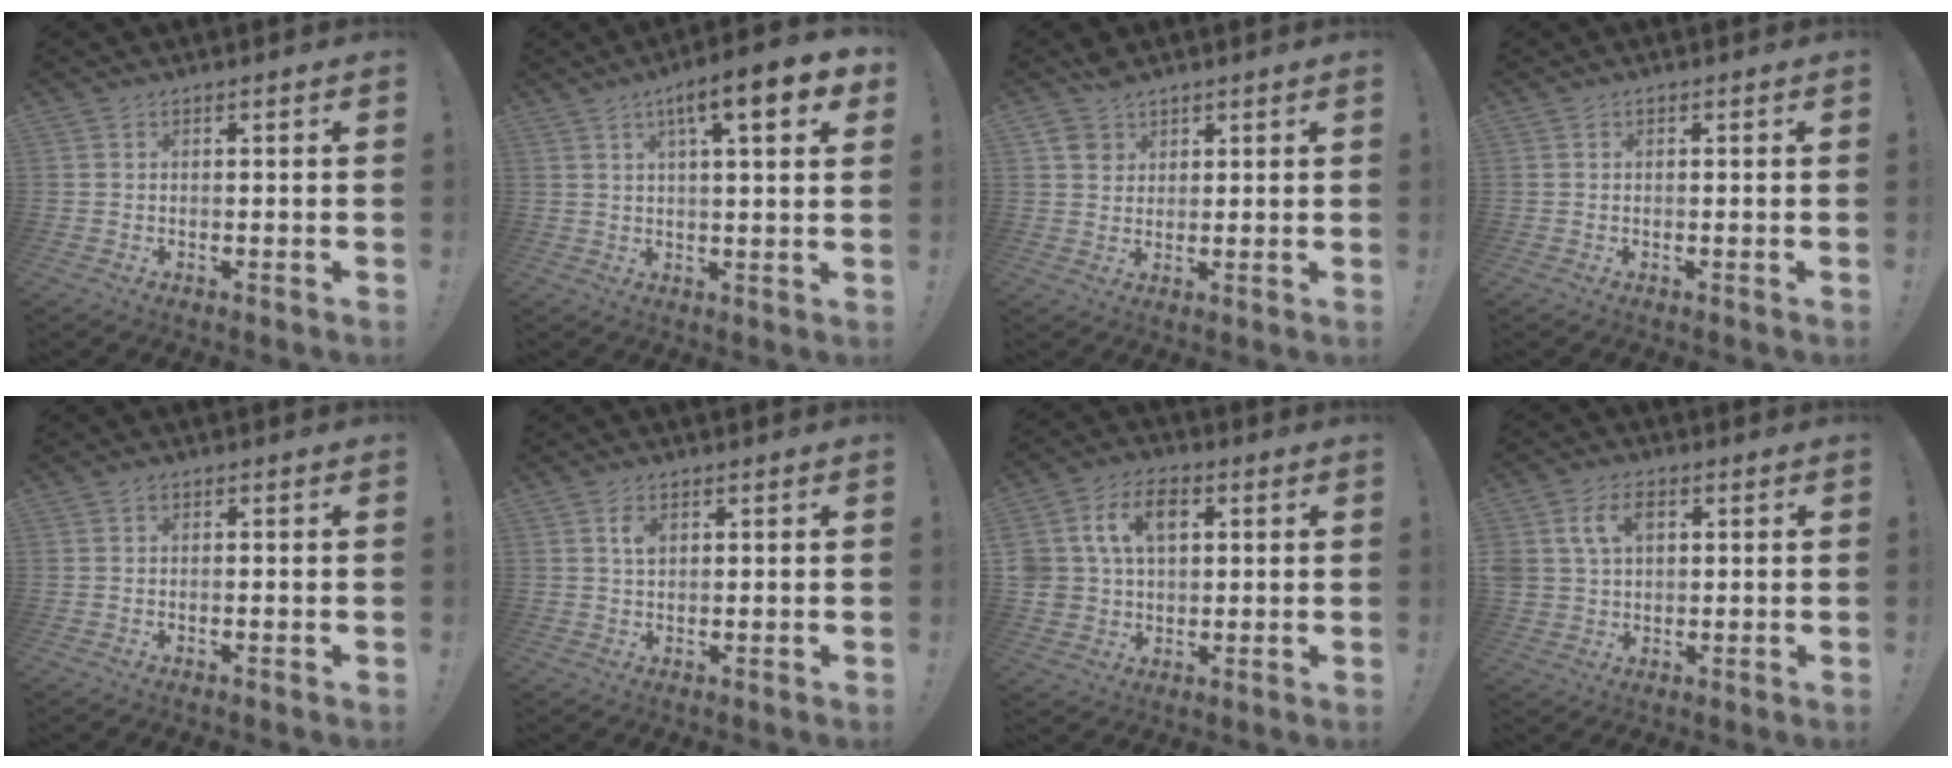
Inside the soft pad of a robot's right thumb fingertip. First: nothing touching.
{"total": 10.5, "force": [4.6, 1.9, 9.2], "torque": [-0.127, -0.022, 0.067]}
{"total": 4.9, "force": [3.5, 3.3, 1.0], "torque": [-0.018, -0.019, 0.068]}
{"total": 0.0}
{"total": 0.5, "force": [-0.3, 0.3, 0.2], "torque": [-0.004, 0.001, -0.006]}
{"total": 3.1, "force": [1.1, 1.9, 2.3], "torque": [-0.035, 0.000, 0.015]}
{"total": 12.5, "force": [4.0, 9.3, 7.3], "torque": [-0.141, 0.002, 0.077]}
{"total": 8.6, "force": [3.0, 6.3, 5.1], "torque": [-0.096, 0.006, 0.057]}